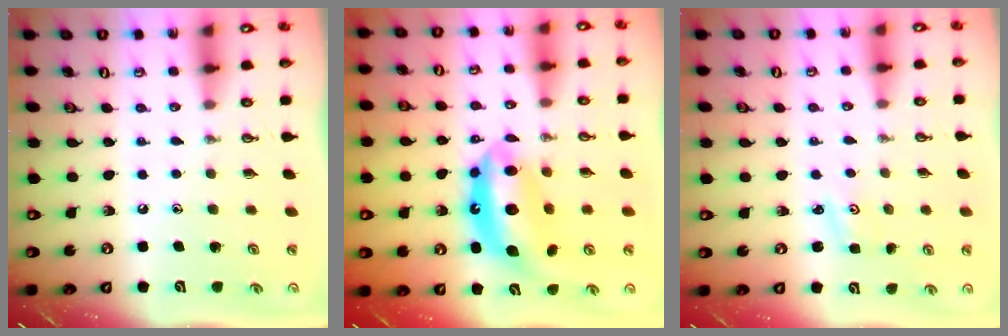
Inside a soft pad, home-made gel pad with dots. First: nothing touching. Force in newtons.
{"total": 13.7, "press": 13.6, "slide": 1.8}
{"total": 1.8, "press": 1.7, "slide": 0.3}